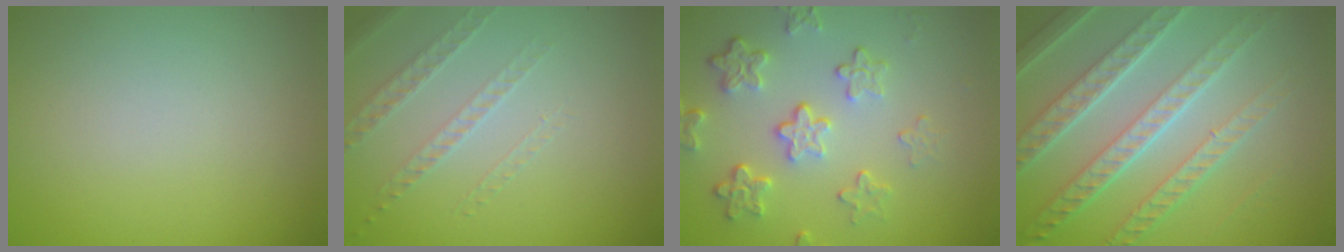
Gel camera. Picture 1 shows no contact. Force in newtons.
{"total": 1.4, "press": 1.0, "slide": 0.9}
{"total": 4.6, "press": 3.4, "slide": 3.1}
{"total": 7.7, "press": 5.4, "slide": 5.5}